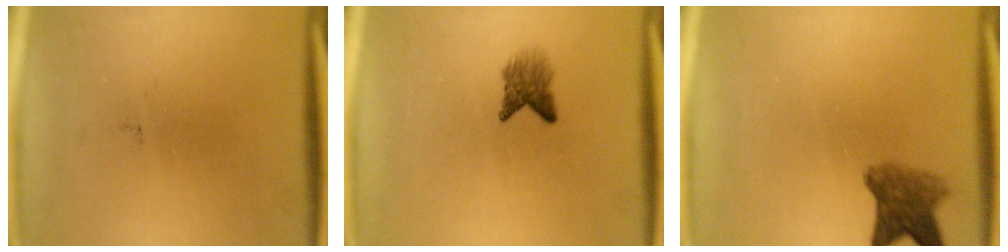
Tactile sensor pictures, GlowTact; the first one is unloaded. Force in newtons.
{"total": 2.8}
{"total": 5.0}